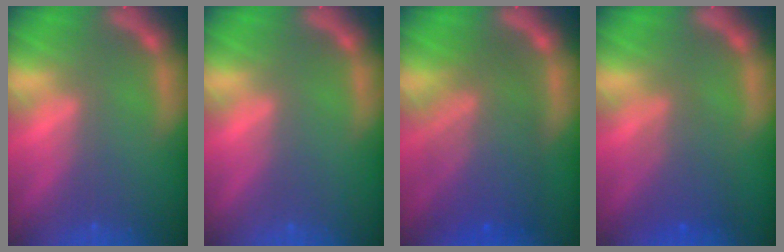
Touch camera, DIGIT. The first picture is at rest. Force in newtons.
{"total": 0.0}
{"total": 8.5}
{"total": 3.4}